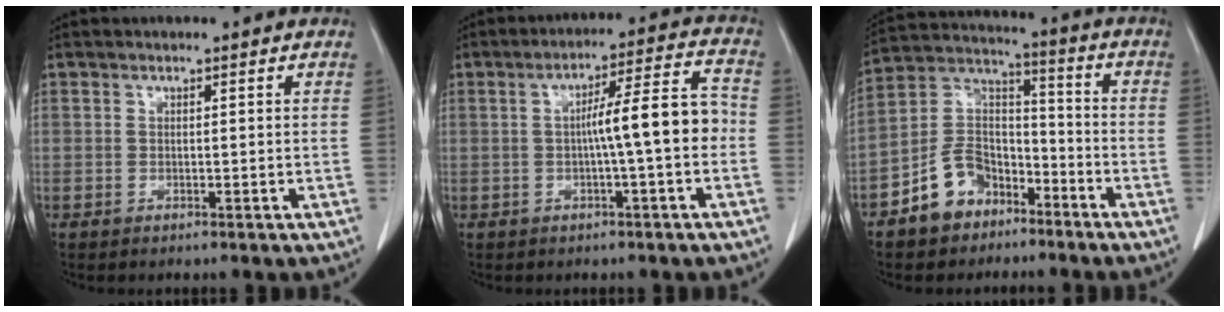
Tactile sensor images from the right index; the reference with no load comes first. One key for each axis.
{"total": 8.5, "fx": -1.0, "fy": 0.4, "fz": 8.4, "tx": -0.126, "ty": 0.024, "tz": -0.017}
{"total": 10.3, "fx": -6.3, "fy": 7.1, "fz": 4.0, "tx": -0.086, "ty": 0.033, "tz": -0.116}